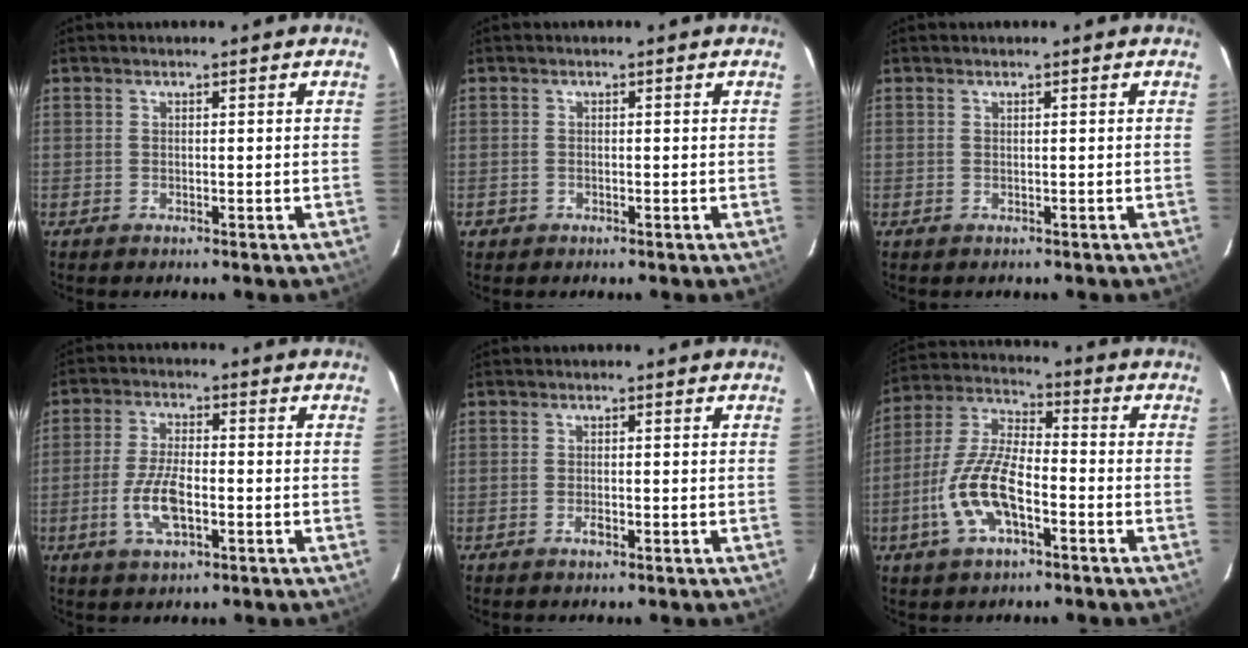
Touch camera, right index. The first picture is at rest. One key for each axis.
{"total": 1.3, "fx": -0.6, "fy": 1.2, "fz": 0.1, "tx": -0.005, "ty": 0.004, "tz": -0.007}
{"total": 0.0}
{"total": 8.3, "fx": -2.6, "fy": 3.3, "fz": 7.1, "tx": -0.151, "ty": -0.002, "tz": -0.048}
{"total": 1.4, "fx": -0.7, "fy": 0.6, "fz": 1.0, "tx": -0.020, "ty": 0.001, "tz": -0.013}
{"total": 13.2, "fx": -5.1, "fy": 5.4, "fz": 10.9, "tx": -0.236, "ty": 0.001, "tz": -0.100}